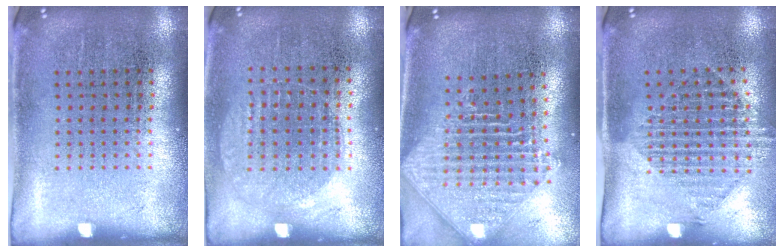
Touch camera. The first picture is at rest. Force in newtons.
{"total": 0.9, "press": 0.8, "slide": 0.3}
{"total": 2.4, "press": 1.8, "slide": 1.6}
{"total": 1.6, "press": 1.3, "slide": 0.9}